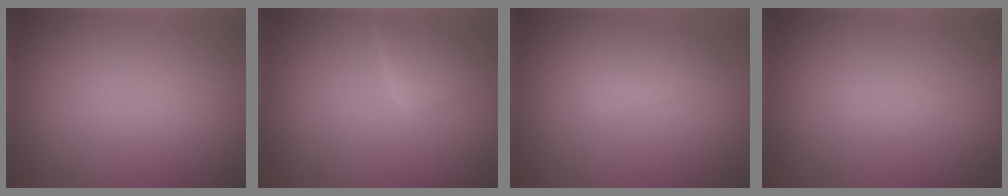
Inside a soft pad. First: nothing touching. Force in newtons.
{"total": 2.5, "press": 2.5, "slide": 0.1}
{"total": 2.4, "press": 2.4, "slide": 0.1}
{"total": 0.7, "press": 0.7, "slide": 0.1}